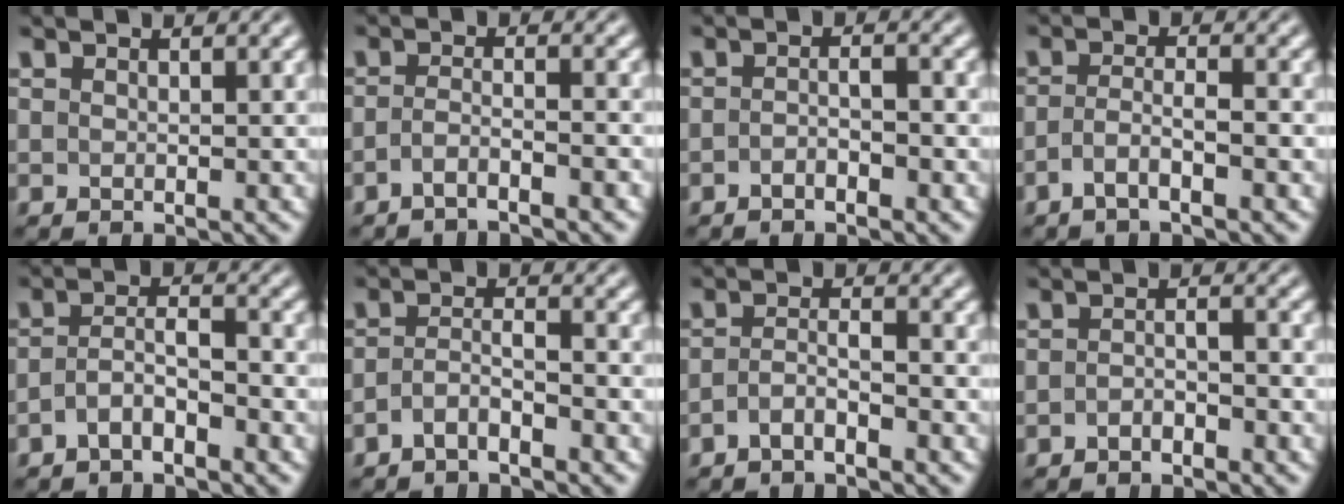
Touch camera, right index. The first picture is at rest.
{"total": 2.7, "force": [-2.4, -0.4, 1.2], "torque": [-0.021, -0.011, -0.039]}
{"total": 1.7, "force": [-1.4, -0.1, 1.0], "torque": [-0.008, -0.005, -0.025]}
{"total": 2.6, "force": [-2.0, 0.0, 1.6], "torque": [-0.027, -0.012, -0.032]}
{"total": 3.0, "force": [-2.1, 1.0, 1.8], "torque": [-0.023, -0.009, -0.034]}
{"total": 2.6, "force": [-2.2, 0.4, 1.2], "torque": [-0.015, -0.010, -0.036]}
{"total": 2.4, "force": [-2.1, 0.2, 1.1], "torque": [-0.015, -0.010, -0.033]}
{"total": 1.6, "force": [-1.5, 0.0, 0.6], "torque": [0.000, -0.005, -0.026]}